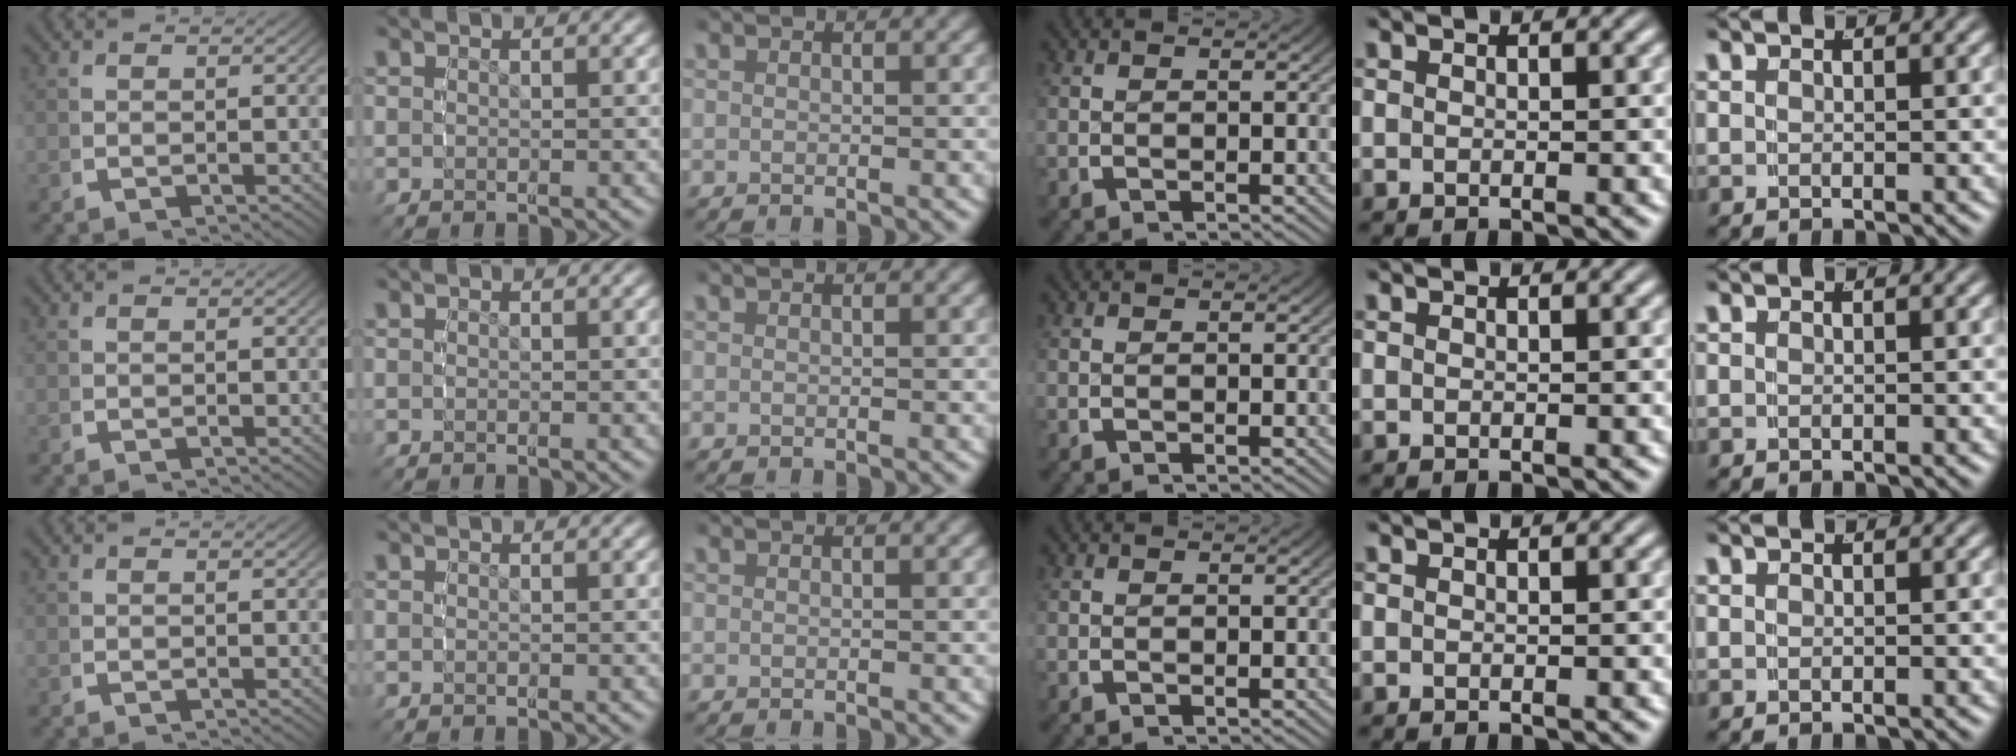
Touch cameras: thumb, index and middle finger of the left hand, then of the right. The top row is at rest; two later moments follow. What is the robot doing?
{"motion": "reach", "object": "shorts"}